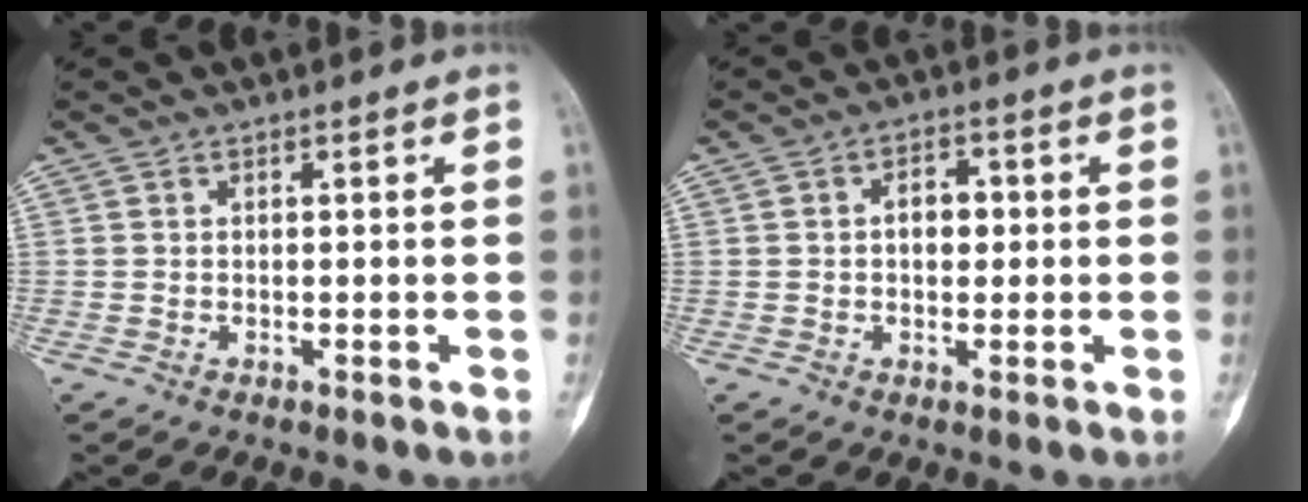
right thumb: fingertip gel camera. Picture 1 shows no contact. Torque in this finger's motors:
{"motor_torque": [-0.09, 0.86, -0.01, 0.01, 0.00]}